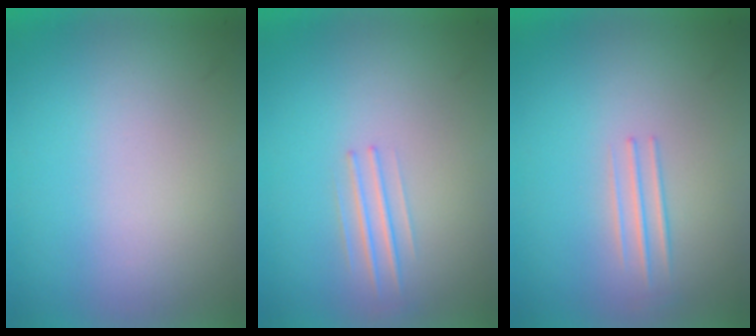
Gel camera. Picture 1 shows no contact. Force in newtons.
{"total": 1.2}
{"total": 1.4}